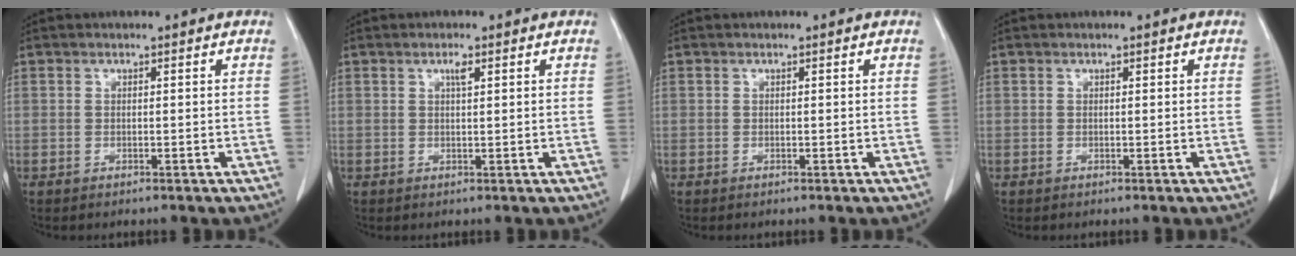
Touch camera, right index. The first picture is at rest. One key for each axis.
{"total": 1.4, "fx": 0.7, "fy": 0.2, "fz": 1.2, "tx": -0.022, "ty": -0.001, "tz": 0.012}
{"total": 0.0}
{"total": 0.0}